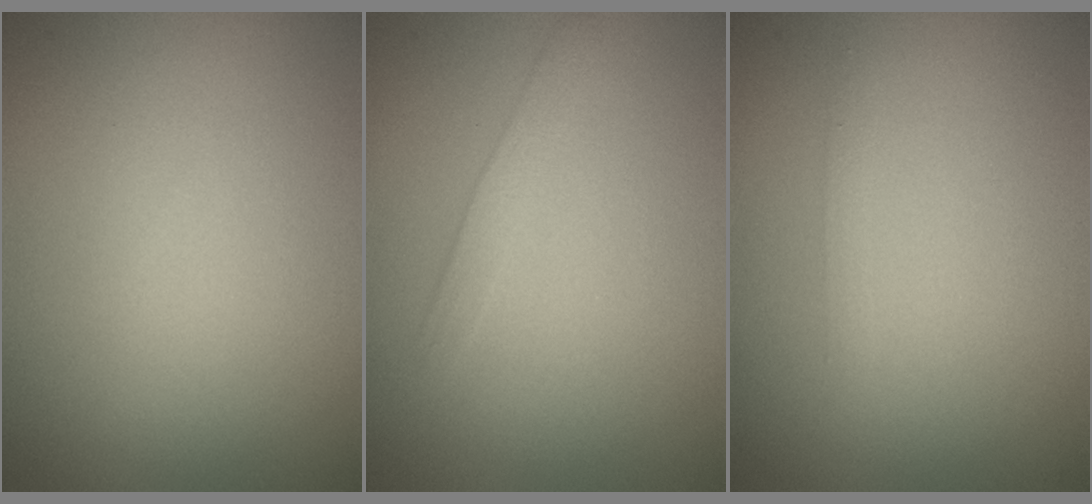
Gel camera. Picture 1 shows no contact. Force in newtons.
{"total": 1.3, "press": 1.3, "slide": 0.1}
{"total": 0.8, "press": 0.8, "slide": 0.1}